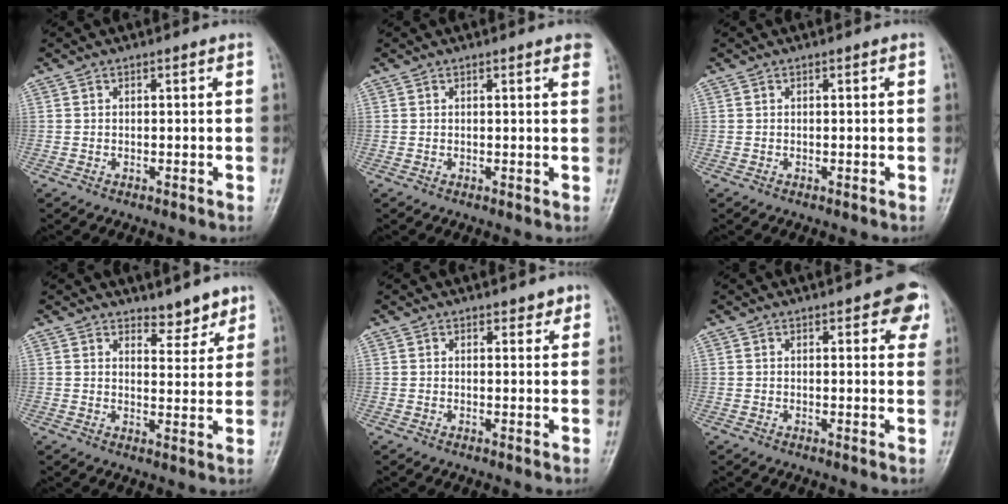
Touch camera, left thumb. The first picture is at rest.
{"total": 2.5, "force": [1.7, 0.4, 1.7], "torque": [-0.014, 0.000, 0.014]}
{"total": 0.0}
{"total": 4.5, "force": [3.8, 2.0, 1.4], "torque": [0.008, -0.030, 0.056]}
{"total": 1.9, "force": [1.4, 1.0, 0.7], "torque": [0.006, -0.007, 0.014]}
{"total": 6.2, "force": [3.1, 2.6, 4.6], "torque": [-0.024, -0.007, 0.028]}